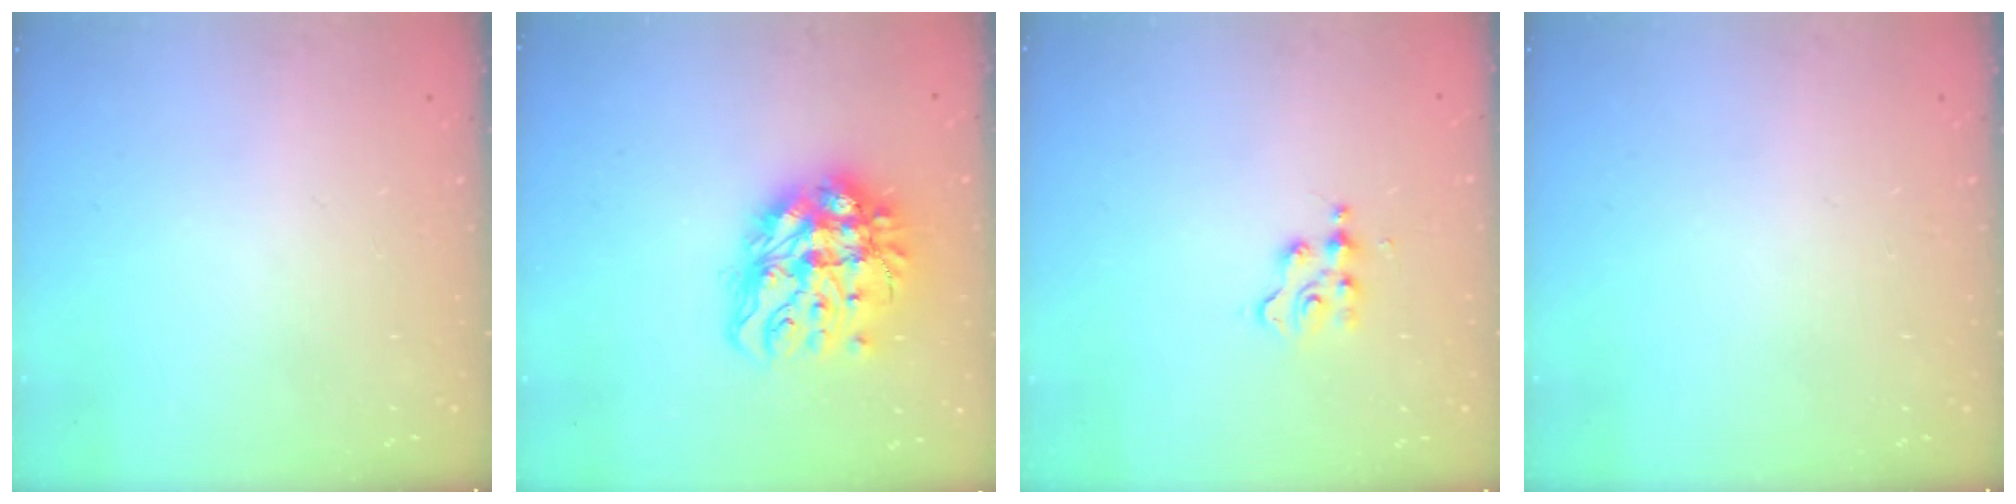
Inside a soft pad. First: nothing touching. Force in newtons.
{"total": 16.7, "press": 16.7, "slide": 1.4}
{"total": 2.3, "press": 2.3, "slide": 0.3}
{"total": 0.0}